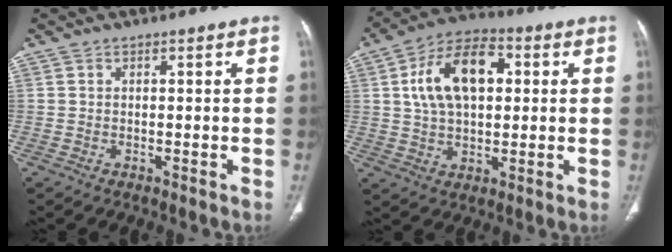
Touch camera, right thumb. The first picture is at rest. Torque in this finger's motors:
{"motor_torque": [0.20, 0.25, 0.27, -0.18, 0.30]}